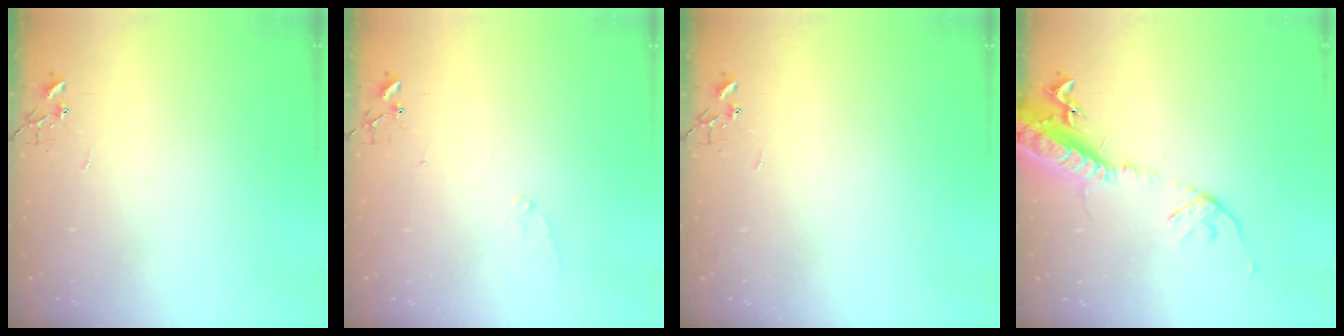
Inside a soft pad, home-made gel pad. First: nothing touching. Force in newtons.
{"total": 6.8, "press": 6.8, "slide": 0.7}
{"total": 0.0}
{"total": 17.1, "press": 16.6, "slide": 4.0}